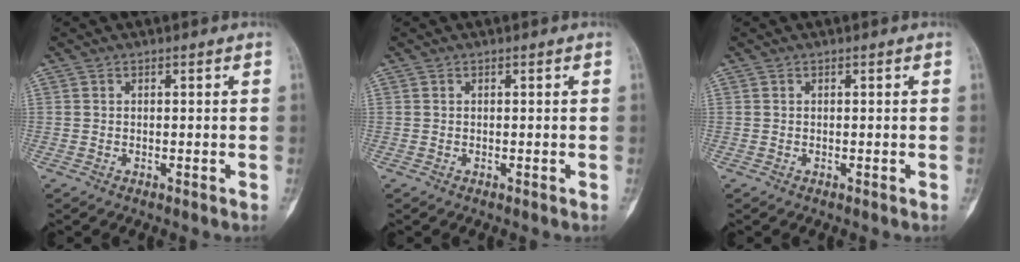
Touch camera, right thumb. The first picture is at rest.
{"total": 0.0}
{"total": 0.0}